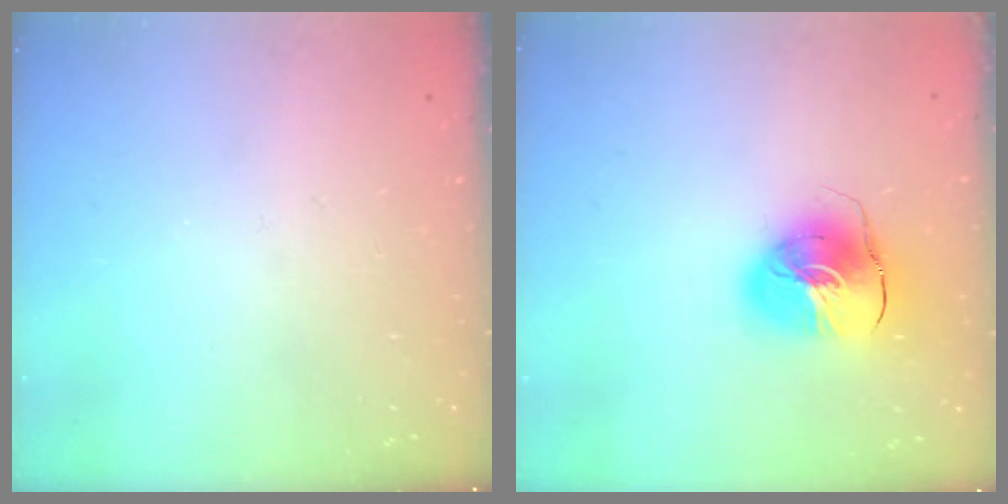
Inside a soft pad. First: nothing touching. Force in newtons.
{"total": 11.9, "press": 11.7, "slide": 1.8}